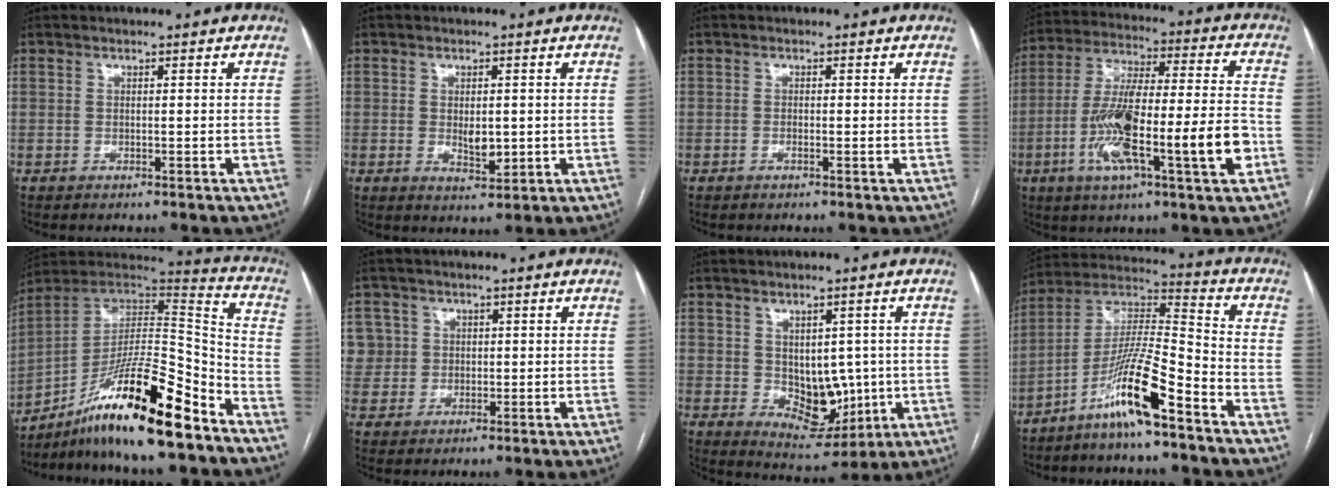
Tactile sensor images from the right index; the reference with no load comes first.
{"total": 3.6, "force": [0.0, 1.7, 3.2], "torque": [-0.052, -0.006, 0.006]}
{"total": 1.2, "force": [-0.3, 0.1, 1.1], "torque": [-0.020, 0.000, -0.005]}
{"total": 19.5, "force": [-6.0, 1.8, 18.5], "torque": [-0.320, -0.001, -0.100]}
{"total": 22.4, "force": [-15.2, 1.4, 16.4], "torque": [-0.272, 0.003, -0.260]}
{"total": 6.6, "force": [2.0, 6.3, 0.2], "torque": [0.000, 0.021, 0.049]}
{"total": 8.5, "force": [-0.2, 5.5, 6.4], "torque": [-0.087, 0.001, 0.020]}
{"total": 12.7, "force": [-8.0, 0.4, 9.9], "torque": [-0.196, 0.001, -0.155]}